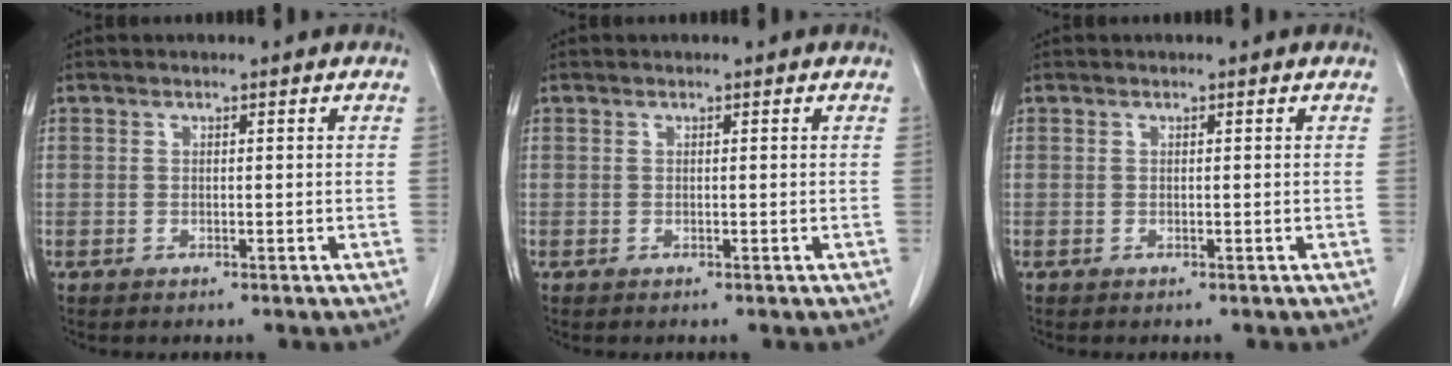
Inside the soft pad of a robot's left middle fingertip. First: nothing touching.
{"total": 0.0}
{"total": 0.0}